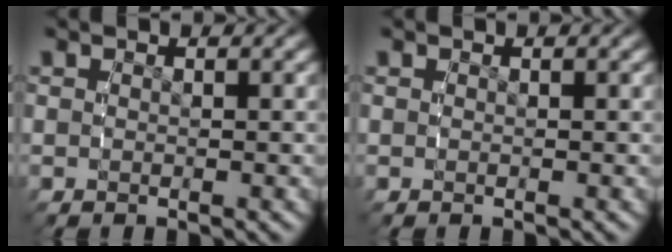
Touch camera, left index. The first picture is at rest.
{"total": 0.0}